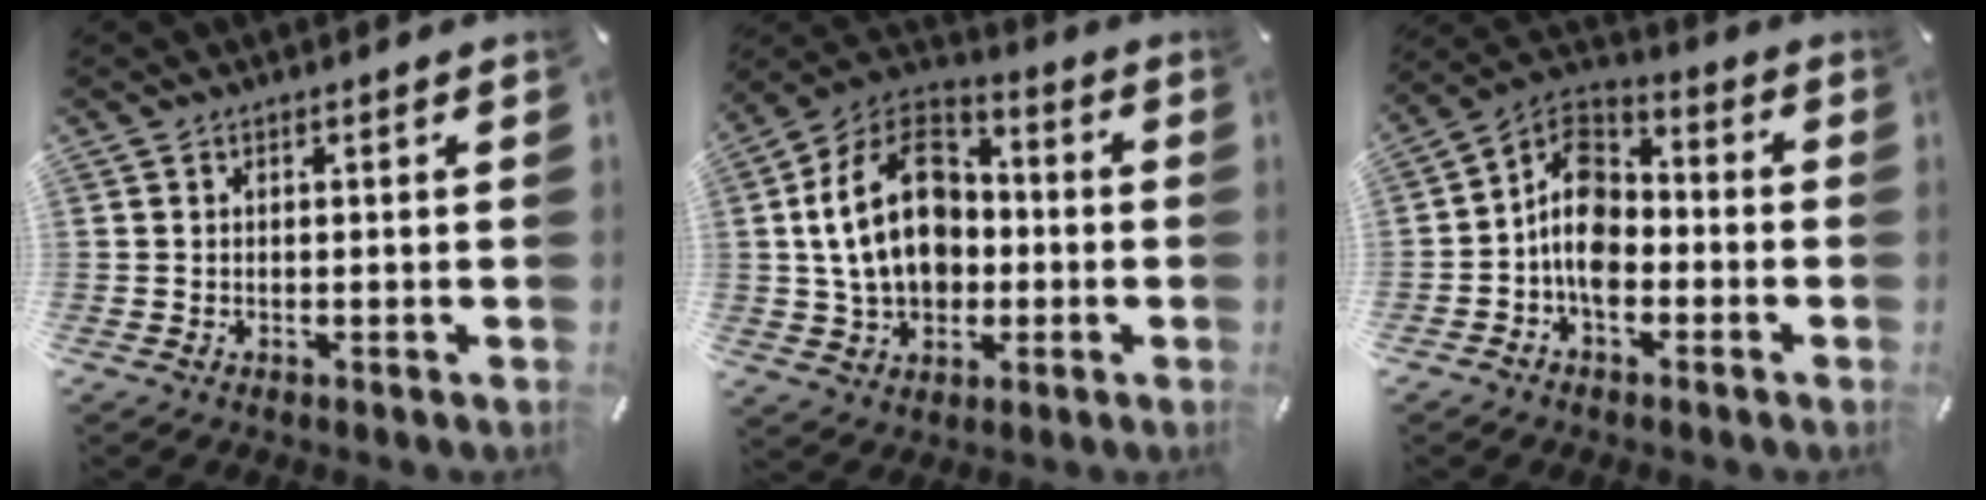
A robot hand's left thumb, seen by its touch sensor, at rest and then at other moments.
{"total": 19.9, "force": [0.2, 15.1, 12.9], "torque": [-0.268, 0.014, 0.001]}
{"total": 10.4, "force": [-3.6, 7.3, 6.4], "torque": [-0.143, 0.019, -0.070]}